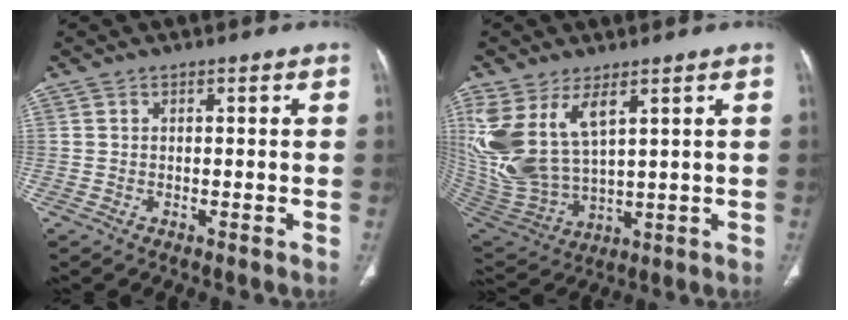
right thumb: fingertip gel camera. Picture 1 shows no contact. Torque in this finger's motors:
{"motor_torque": [0.52, 3.86, 1.62, 1.15, 0.23]}